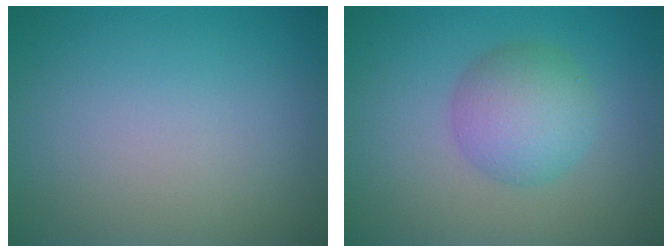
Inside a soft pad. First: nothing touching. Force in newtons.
{"total": 4.4, "press": 4.4, "slide": 0.1}